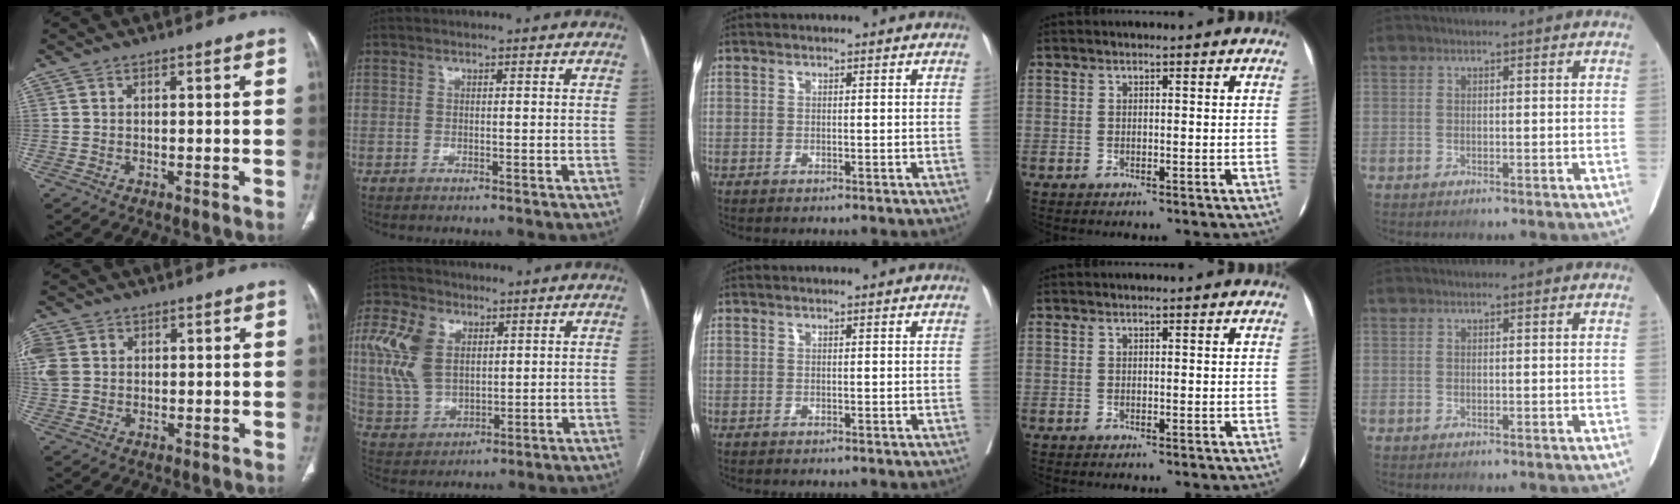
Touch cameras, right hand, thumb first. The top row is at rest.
{"thumb": {"total": 7.8, "force": [1.6, 6.3, 4.4], "torque": [-0.125, 0.013, 0.036]}, "index": {"total": 11.0, "force": [3.3, 7.3, 7.6], "torque": [-0.186, 0.022, 0.073]}}